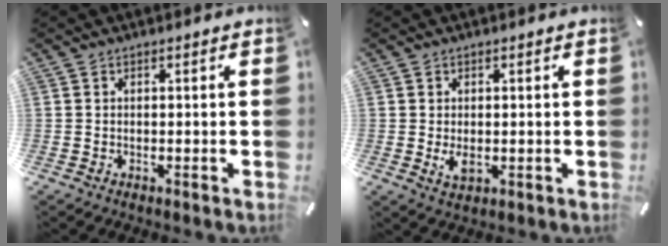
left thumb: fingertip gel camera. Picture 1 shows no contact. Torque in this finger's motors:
{"motor_torque": [0.32, 0.57, -0.04, 0.10, 0.02]}